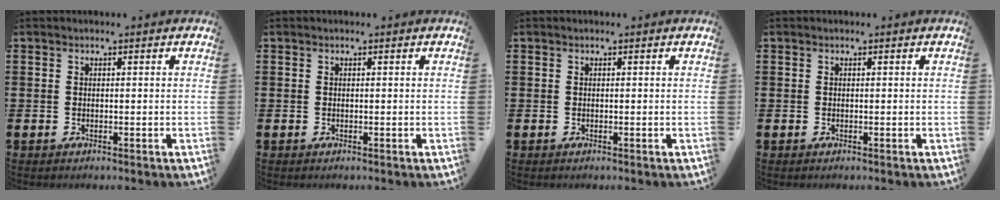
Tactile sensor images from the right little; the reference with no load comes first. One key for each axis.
{"total": 0.0}
{"total": 0.0}
{"total": 0.0}